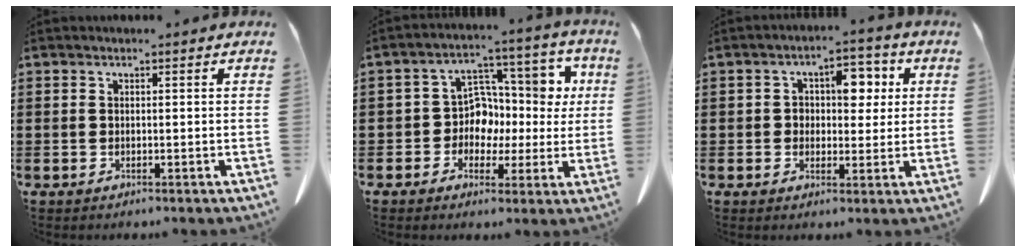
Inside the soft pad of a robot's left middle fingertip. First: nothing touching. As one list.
[{"total": 7.8, "force": [0.9, 6.7, 3.9], "torque": [-0.095, -0.005, 0.017]}, {"total": 5.3, "force": [1.5, 3.6, 3.6], "torque": [-0.068, 0.007, 0.019]}]